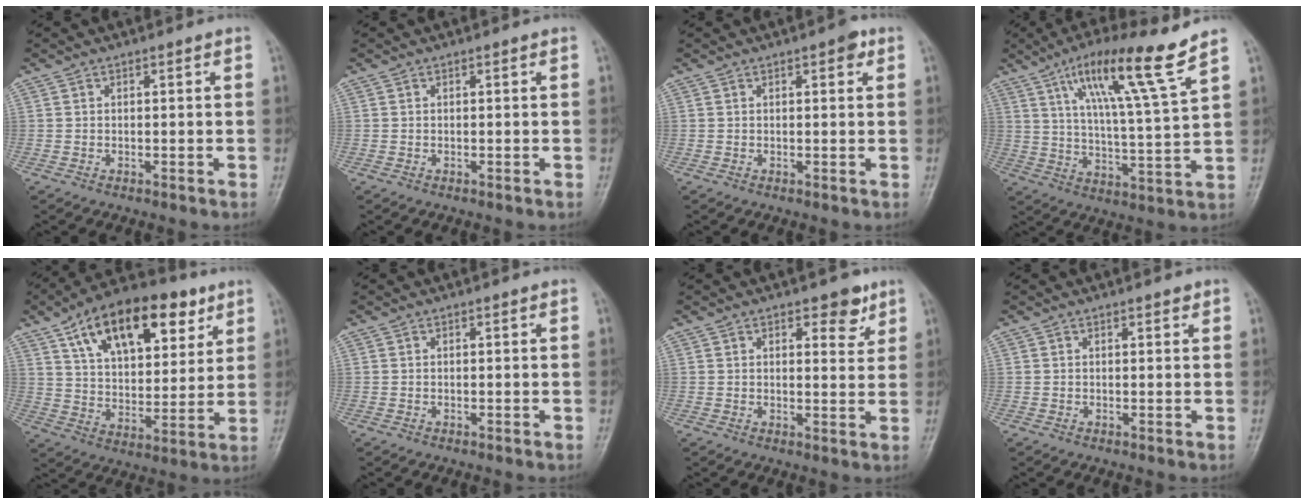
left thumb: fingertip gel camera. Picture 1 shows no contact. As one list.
[{"total": 0.0}, {"total": 2.3, "force": [1.2, 0.9, 1.8], "torque": [-0.017, -0.001, 0.011]}, {"total": 15.1, "force": [9.2, 0.3, 11.9], "torque": [-0.202, -0.044, 0.156]}, {"total": 21.4, "force": [10.8, 11.1, 14.7], "torque": [-0.197, -0.020, 0.180]}, {"total": 0.0}, {"total": 4.7, "force": [2.9, 2.3, 2.9], "torque": [-0.016, -0.016, 0.034]}, {"total": 1.0, "force": [0.7, 0.4, 0.6], "torque": [-0.005, -0.003, 0.008]}]